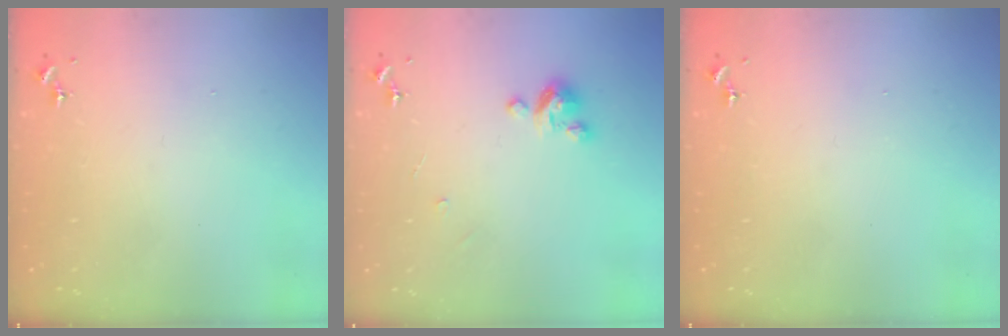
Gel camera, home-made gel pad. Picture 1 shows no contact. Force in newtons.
{"total": 5.0, "press": 5.0, "slide": 0.3}
{"total": 0.0}